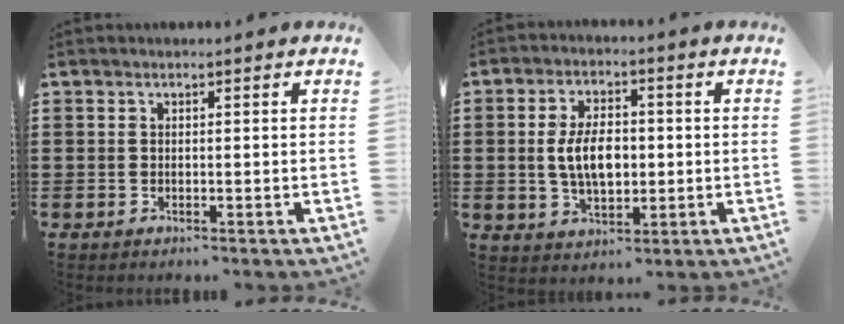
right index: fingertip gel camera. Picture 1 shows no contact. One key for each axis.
{"total": 7.0, "fx": 0.0, "fy": 3.9, "fz": 5.8, "tx": -0.109, "ty": 0.001, "tz": -0.009}